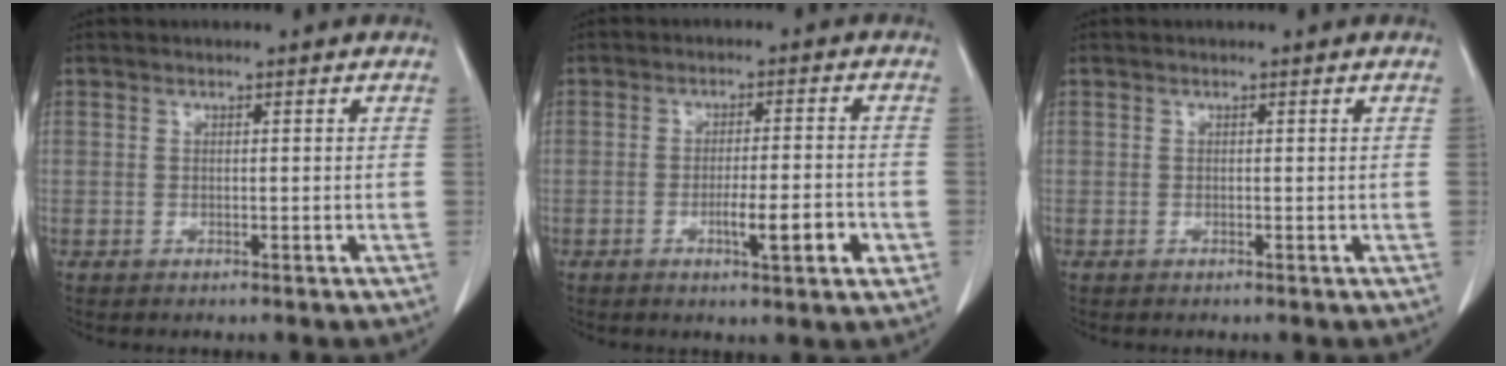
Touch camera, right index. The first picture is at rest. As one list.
[{"total": 6.5, "force": [-2.3, 0.7, 6.1], "torque": [-0.091, -0.002, -0.033]}, {"total": 0.0}]